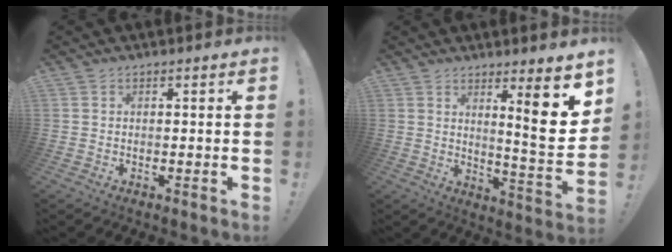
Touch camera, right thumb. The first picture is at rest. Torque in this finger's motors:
{"motor_torque": [-0.73, 0.93, 0.58, -0.06, 0.05]}